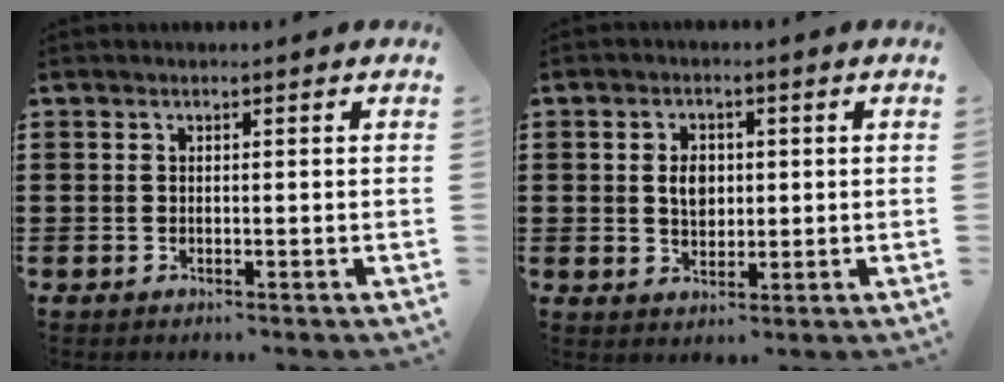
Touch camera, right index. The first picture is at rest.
{"total": 3.6, "force": [0.3, 2.6, 2.5], "torque": [-0.048, 0.008, 0.002]}